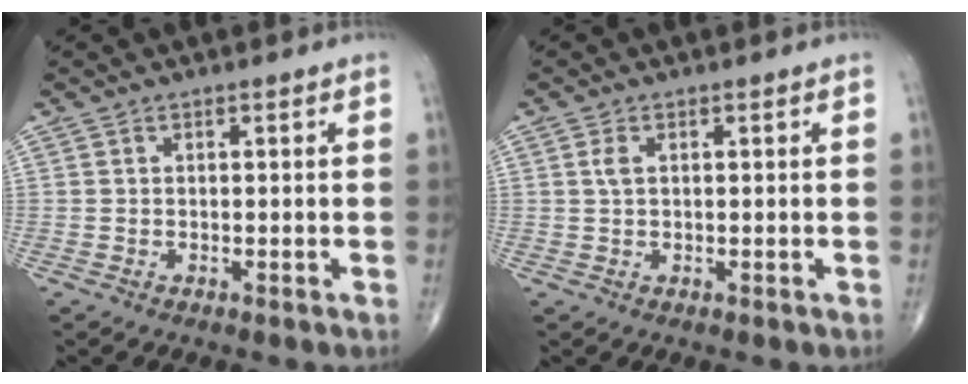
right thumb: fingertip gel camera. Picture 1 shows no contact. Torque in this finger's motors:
{"motor_torque": [-0.10, 0.04, 0.12, 0.05, 0.00]}